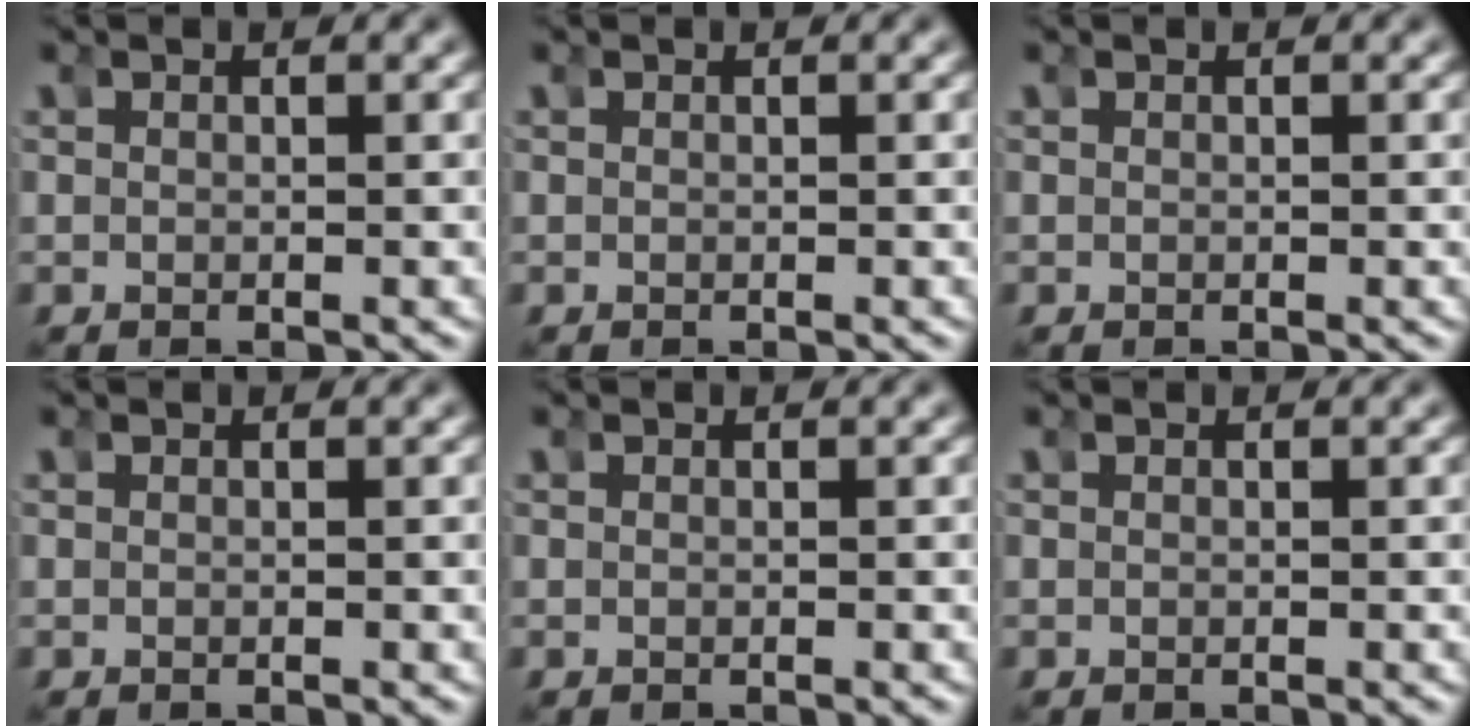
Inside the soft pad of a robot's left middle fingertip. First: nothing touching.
{"total": 0.0}
{"total": 0.0}
{"total": 0.0}
{"total": 0.0}
{"total": 0.0}